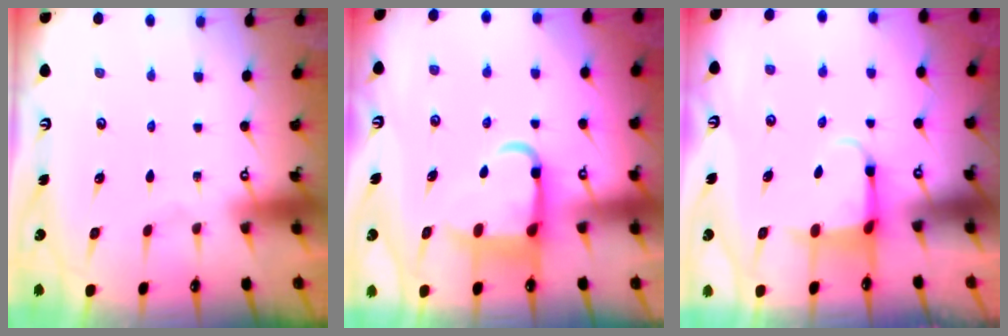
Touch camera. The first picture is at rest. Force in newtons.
{"total": 8.7, "press": 8.6, "slide": 1.4}
{"total": 3.9, "press": 3.8, "slide": 0.9}